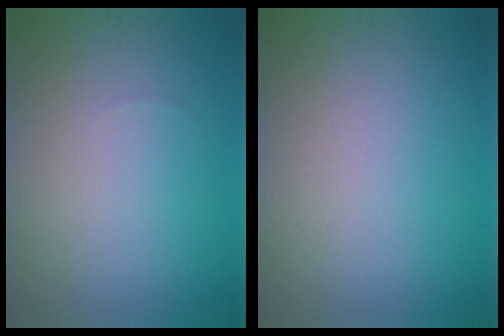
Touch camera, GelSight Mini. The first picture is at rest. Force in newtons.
{"total": 0.0}